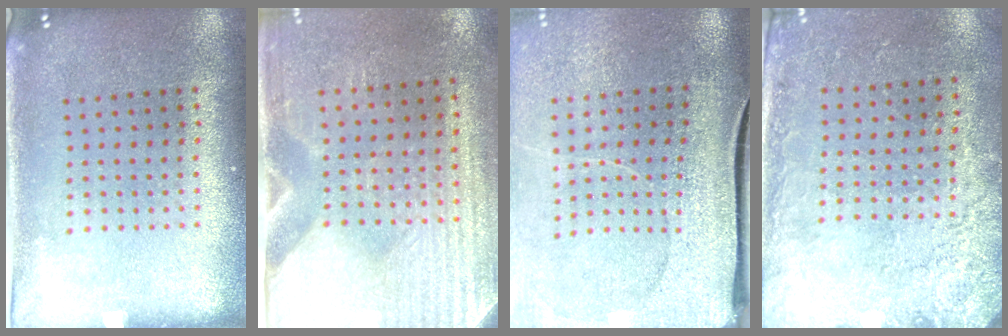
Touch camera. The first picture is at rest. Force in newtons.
{"total": 3.0, "press": 2.6, "slide": 1.5}
{"total": 4.0, "press": 3.3, "slide": 2.3}
{"total": 2.7, "press": 2.2, "slide": 1.5}